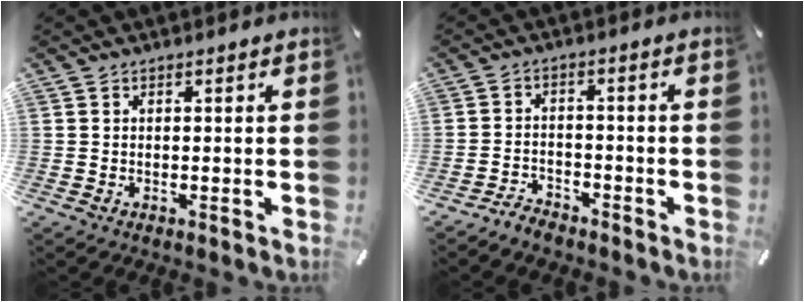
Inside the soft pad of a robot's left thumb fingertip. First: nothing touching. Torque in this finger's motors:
{"motor_torque": [-0.16, -0.03, 0.24, 0.35, 0.00]}